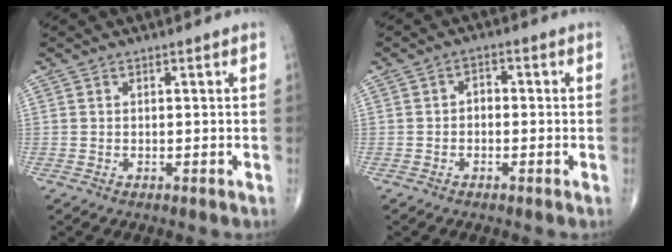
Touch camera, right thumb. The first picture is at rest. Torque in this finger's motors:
{"motor_torque": [-0.12, 0.00, 0.21, 0.10, 0.05]}